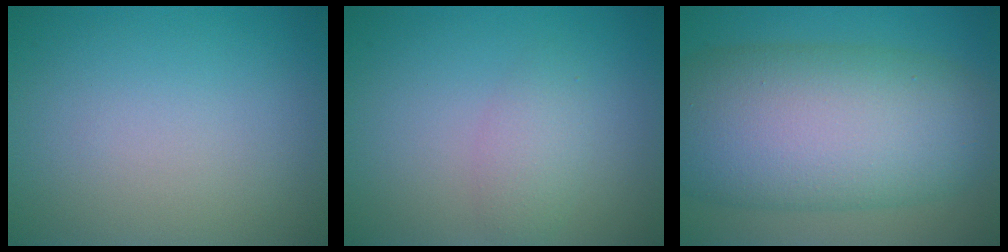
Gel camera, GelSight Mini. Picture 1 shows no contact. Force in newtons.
{"total": 2.0, "press": 2.0, "slide": 0.1}
{"total": 13.8, "press": 13.8, "slide": 0.4}